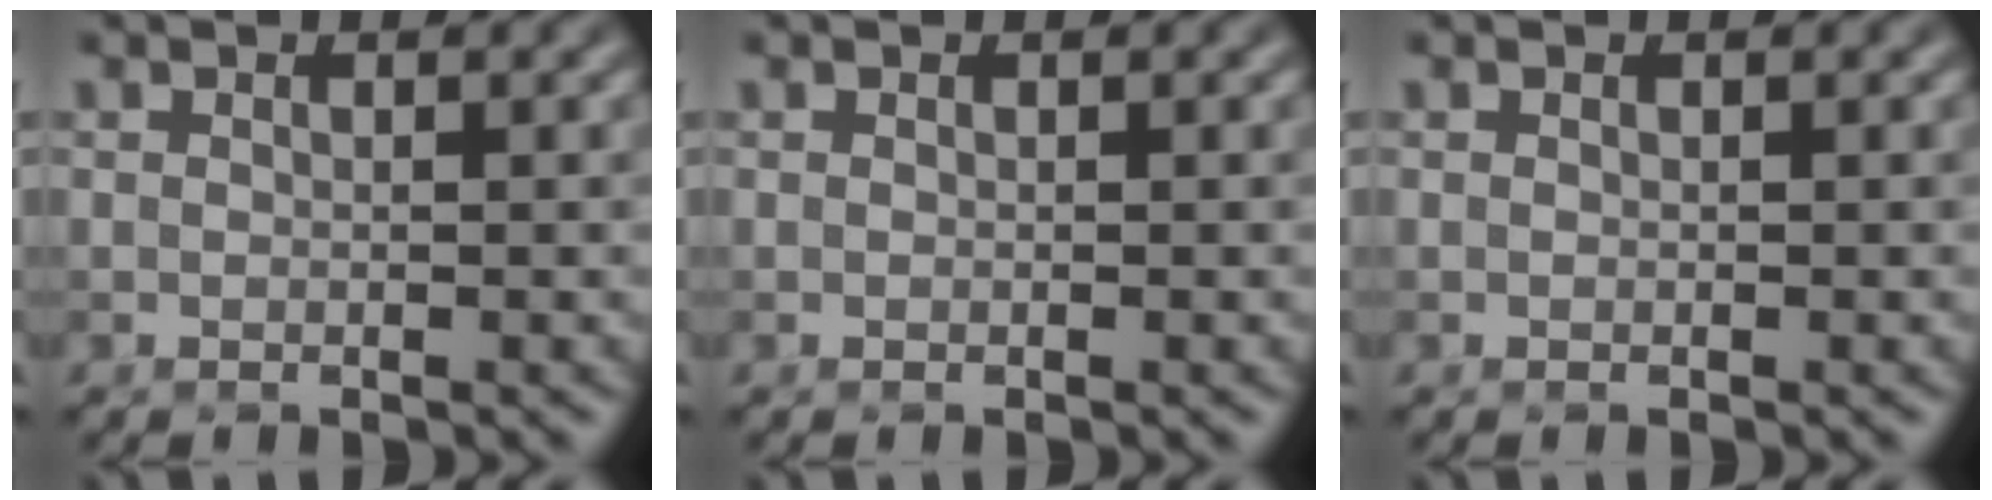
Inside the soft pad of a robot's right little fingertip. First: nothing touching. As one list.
[{"total": 0.0}, {"total": 0.0}]